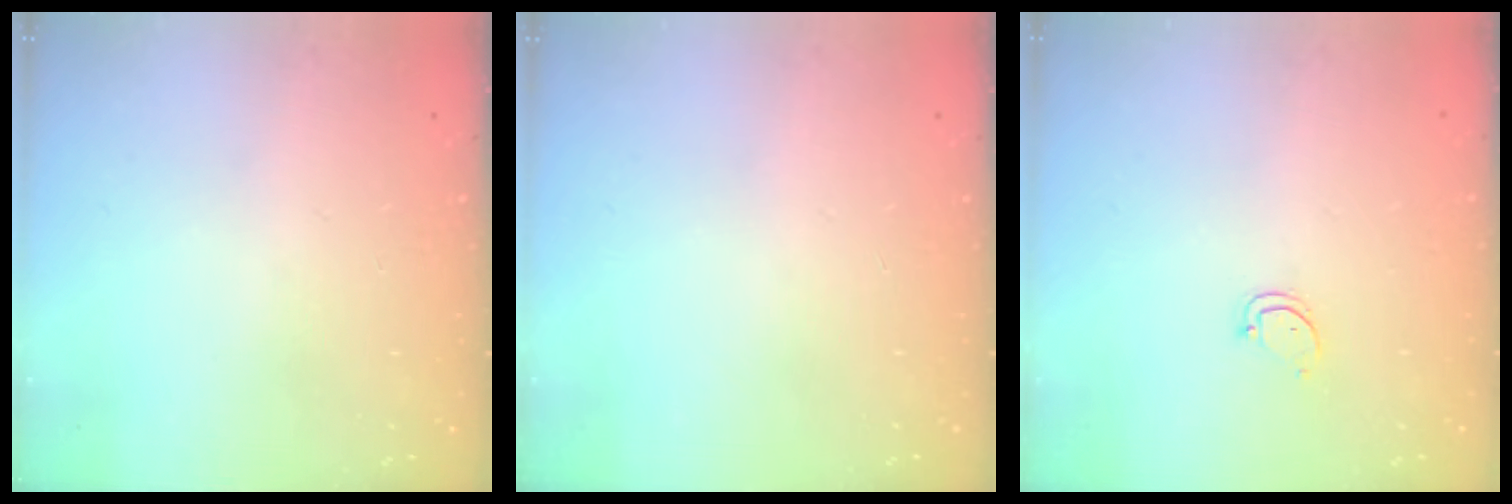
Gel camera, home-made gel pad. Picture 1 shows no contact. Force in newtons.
{"total": 0.0}
{"total": 2.6, "press": 2.6, "slide": 0.3}